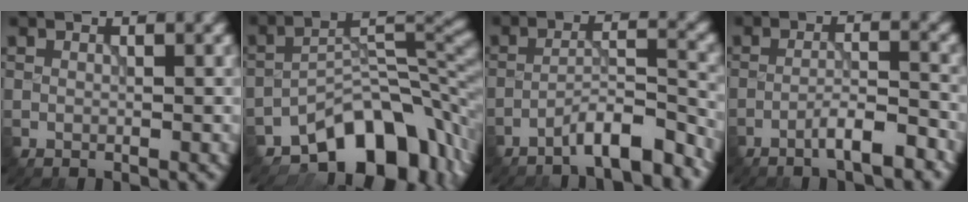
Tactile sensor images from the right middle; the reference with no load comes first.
{"total": 10.5, "force": [-7.2, 4.9, 5.9], "torque": [-0.067, 0.001, -0.129]}
{"total": 5.6, "force": [-4.4, 1.0, 3.3], "torque": [-0.048, 0.011, -0.075]}
{"total": 4.1, "force": [-2.7, 0.6, 3.0], "torque": [-0.048, 0.011, -0.052]}